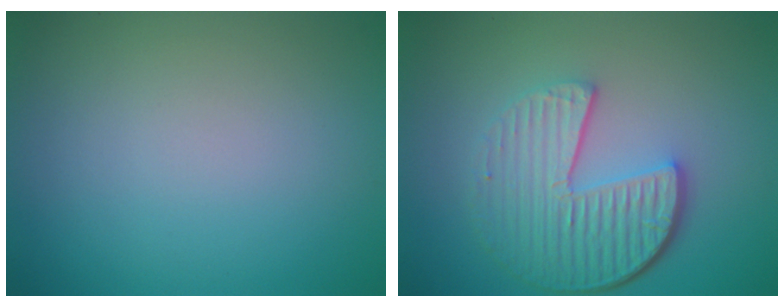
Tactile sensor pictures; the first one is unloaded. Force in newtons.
{"total": 6.2, "press": 4.4, "slide": 4.4}